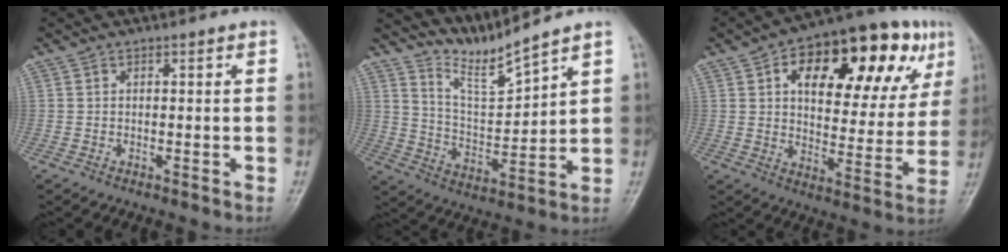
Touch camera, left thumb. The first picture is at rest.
{"total": 7.4, "force": [7.2, -1.0, 1.6], "torque": [-0.031, -0.070, 0.153]}
{"total": 25.8, "force": [10.6, 12.6, 19.8], "torque": [-0.239, 0.010, 0.154]}